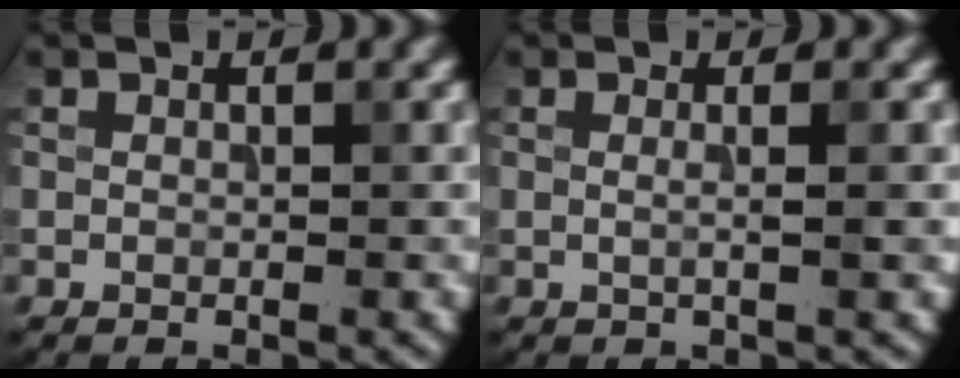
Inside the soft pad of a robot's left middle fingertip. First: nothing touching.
{"total": 1.6, "force": [0.1, 0.2, 1.6], "torque": [-0.025, 0.000, -0.006]}